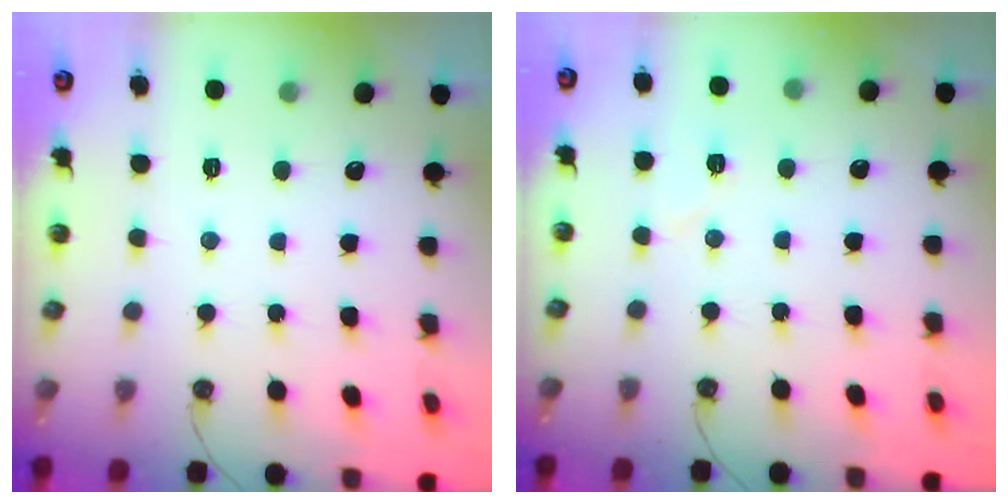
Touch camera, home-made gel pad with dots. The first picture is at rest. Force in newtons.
{"total": 5.7, "press": 5.4, "slide": 1.8}